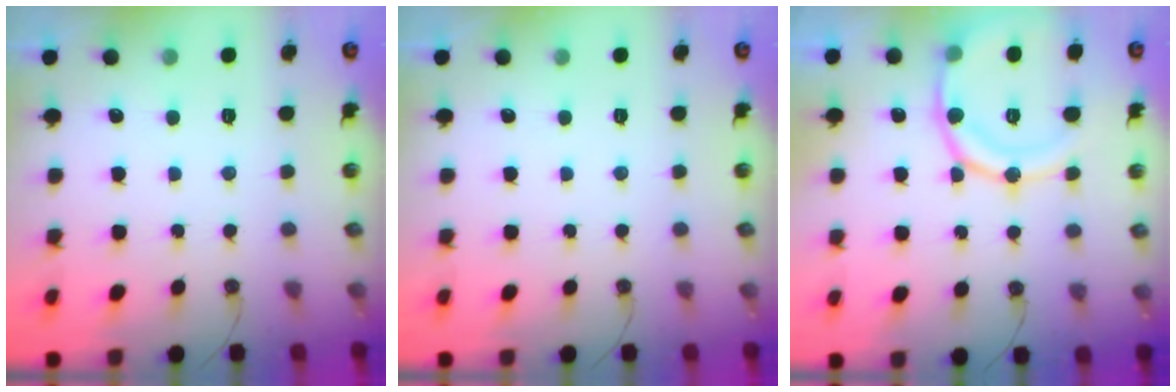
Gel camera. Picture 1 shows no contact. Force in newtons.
{"total": 0.0}
{"total": 16.6, "press": 16.5, "slide": 1.9}